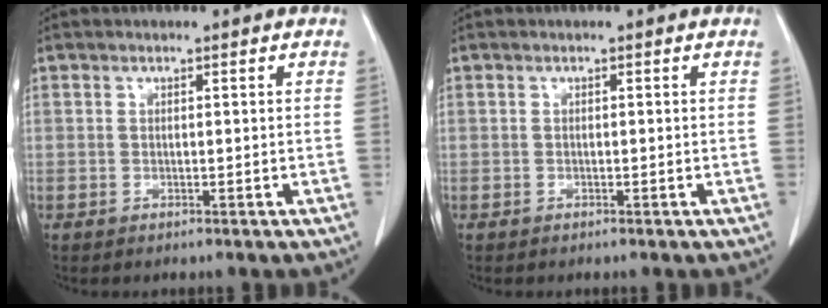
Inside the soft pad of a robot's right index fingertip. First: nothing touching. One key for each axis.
{"total": 0.0}